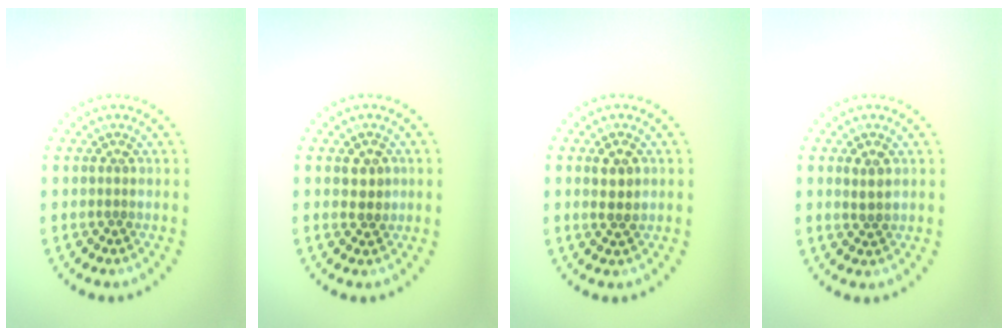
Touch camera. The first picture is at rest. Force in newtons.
{"total": 1.9, "press": 1.9, "slide": 0.3}
{"total": 2.0, "press": 2.0, "slide": 0.4}
{"total": 1.2, "press": 1.2, "slide": 0.2}